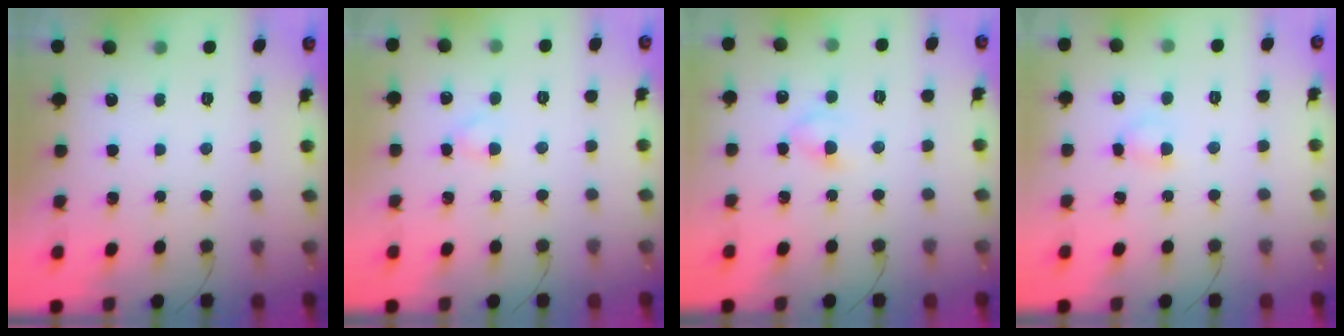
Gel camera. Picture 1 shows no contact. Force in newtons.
{"total": 2.7, "press": 2.5, "slide": 1.1}
{"total": 3.0, "press": 2.7, "slide": 1.2}
{"total": 3.5, "press": 3.3, "slide": 1.2}